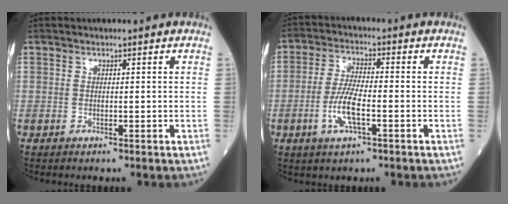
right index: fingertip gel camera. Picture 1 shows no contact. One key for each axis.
{"total": 6.8, "fx": -2.3, "fy": 1.4, "fz": 6.2, "tx": -0.131, "ty": -0.003, "tz": -0.044}